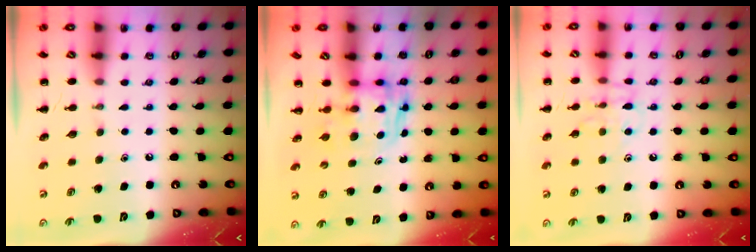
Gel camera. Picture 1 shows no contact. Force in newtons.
{"total": 2.6, "press": 2.6, "slide": 0.2}
{"total": 8.0, "press": 8.0, "slide": 0.7}